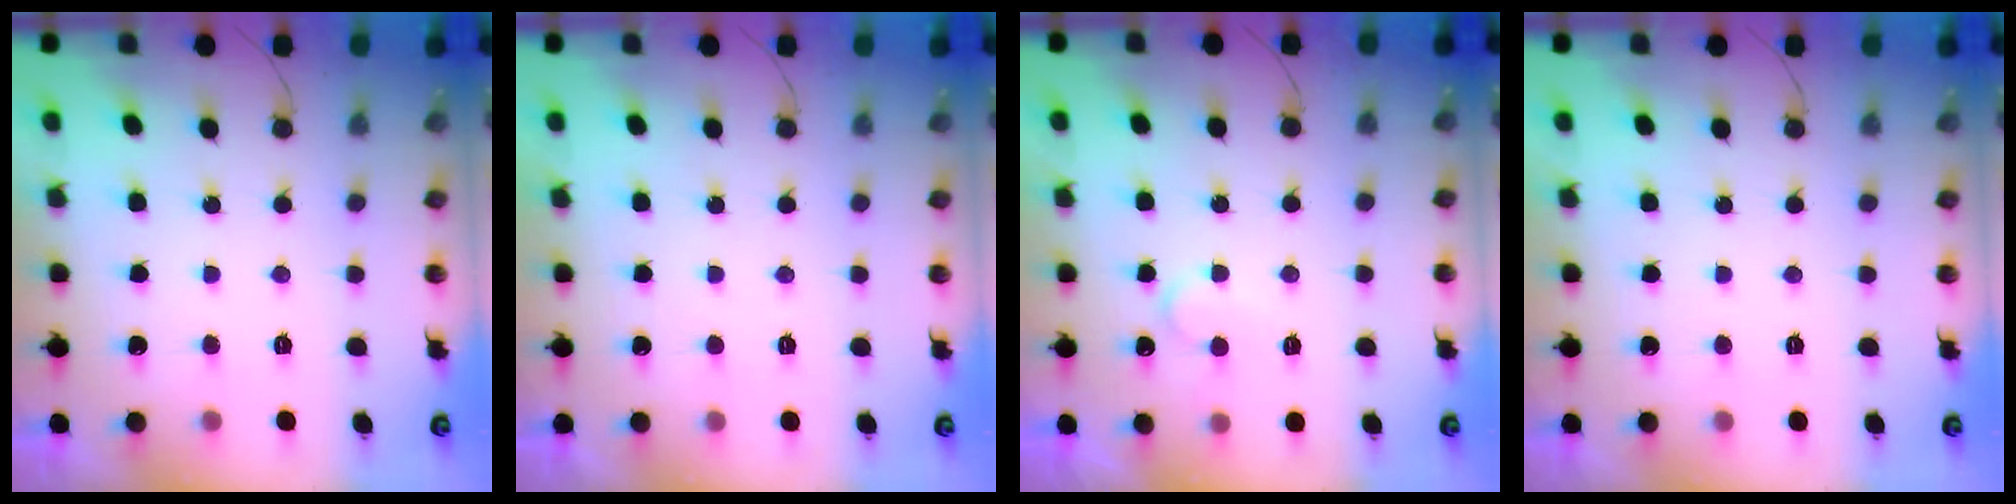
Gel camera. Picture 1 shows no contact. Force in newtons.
{"total": 1.9, "press": 1.9, "slide": 0.0}
{"total": 6.2, "press": 6.1, "slide": 0.5}
{"total": 1.7, "press": 1.7, "slide": 0.1}